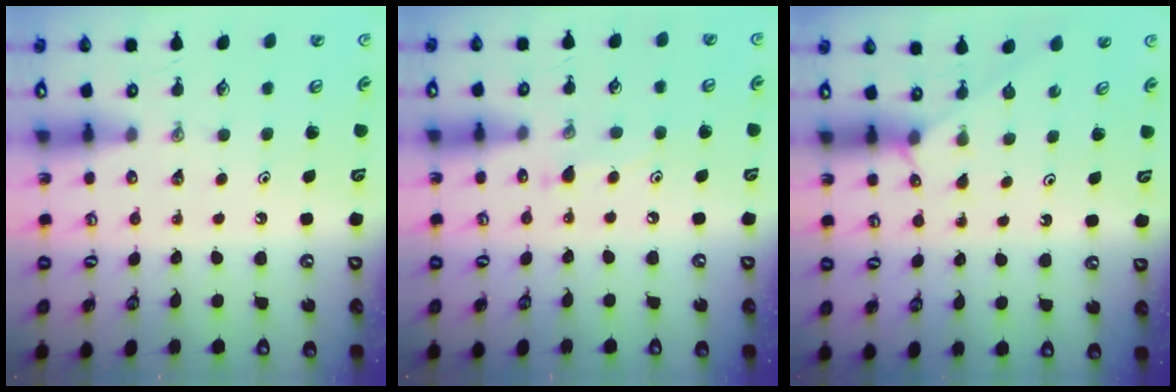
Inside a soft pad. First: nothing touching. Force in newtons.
{"total": 7.1, "press": 7.1, "slide": 0.5}
{"total": 1.8, "press": 1.7, "slide": 0.4}